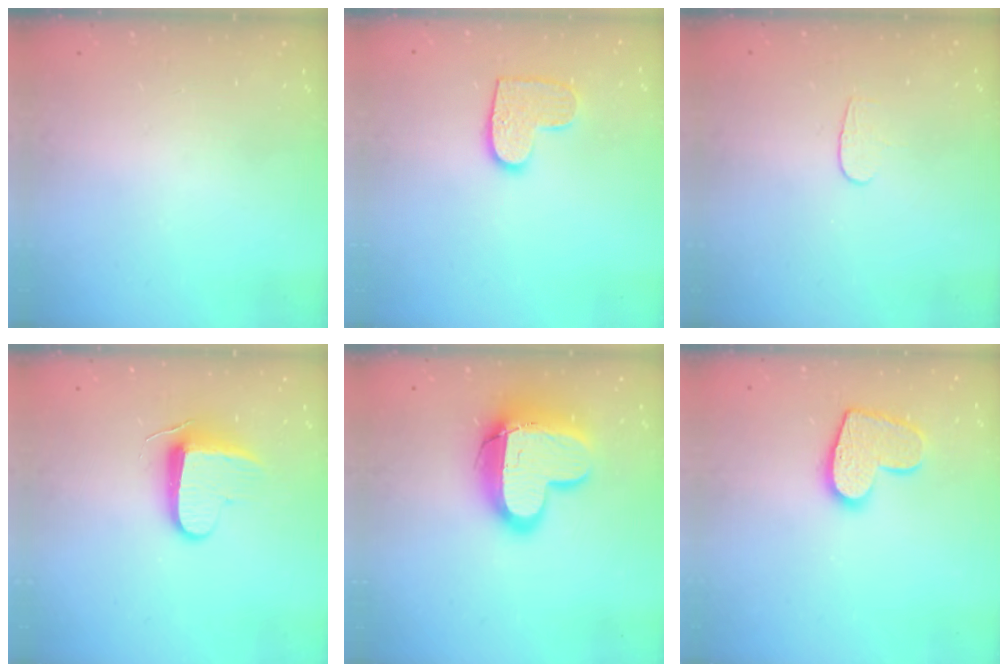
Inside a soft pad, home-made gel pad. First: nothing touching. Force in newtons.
{"total": 9.3, "press": 9.3, "slide": 0.3}
{"total": 4.3, "press": 4.3, "slide": 0.3}
{"total": 8.9, "press": 8.9, "slide": 0.8}
{"total": 16.2, "press": 16.2, "slide": 1.4}
{"total": 12.1, "press": 12.0, "slide": 0.8}